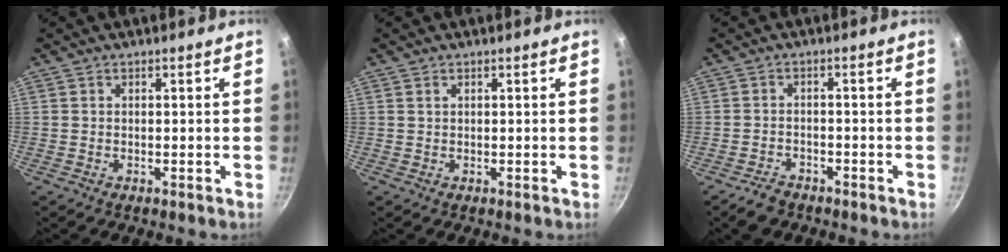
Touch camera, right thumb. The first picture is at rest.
{"total": 0.5, "force": [0.3, 0.3, 0.3], "torque": [-0.004, 0.001, 0.006]}
{"total": 3.7, "force": [-2.9, 2.0, 1.2], "torque": [-0.018, 0.030, -0.045]}